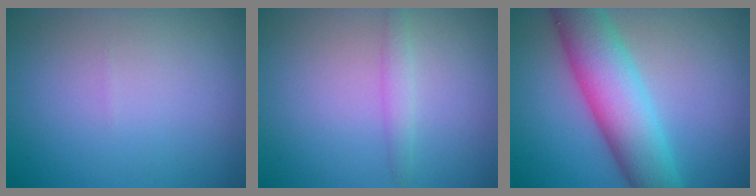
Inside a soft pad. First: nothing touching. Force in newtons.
{"total": 1.3, "press": 1.3, "slide": 0.1}
{"total": 8.3, "press": 8.3, "slide": 0.1}